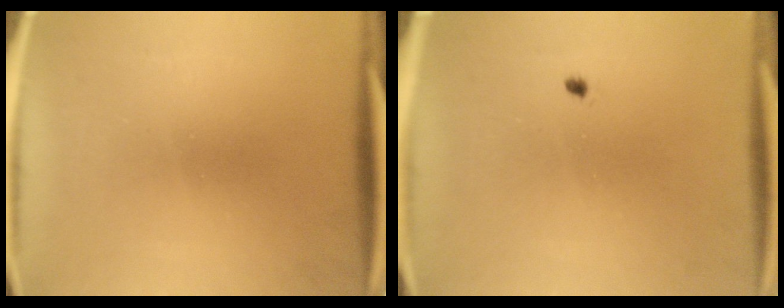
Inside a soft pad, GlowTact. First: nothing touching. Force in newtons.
{"total": 0.6}